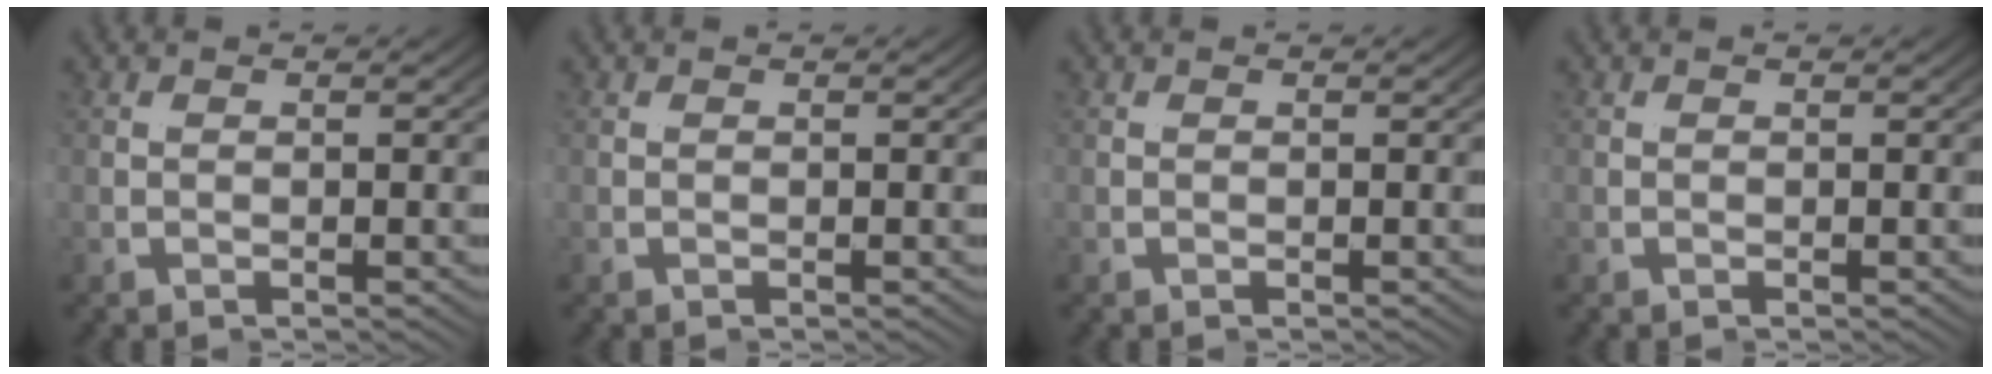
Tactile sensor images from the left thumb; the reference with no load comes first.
{"total": 0.0}
{"total": 0.0}
{"total": 0.0}